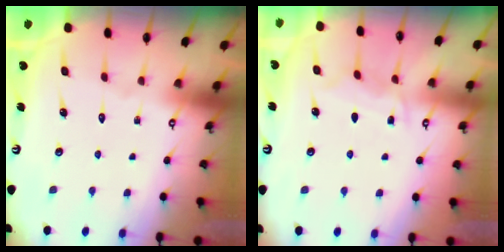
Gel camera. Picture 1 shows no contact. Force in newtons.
{"total": 5.9, "press": 5.8, "slide": 0.7}